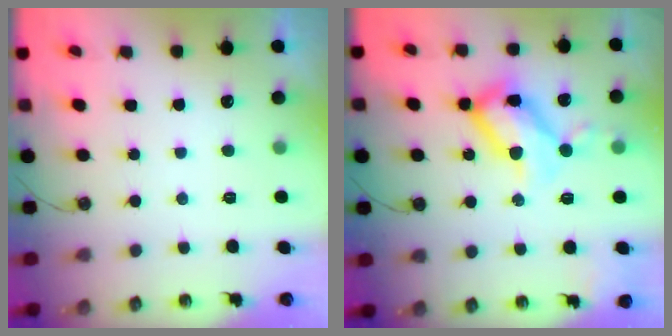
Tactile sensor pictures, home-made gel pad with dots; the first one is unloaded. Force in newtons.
{"total": 20.1, "press": 20.0, "slide": 1.8}